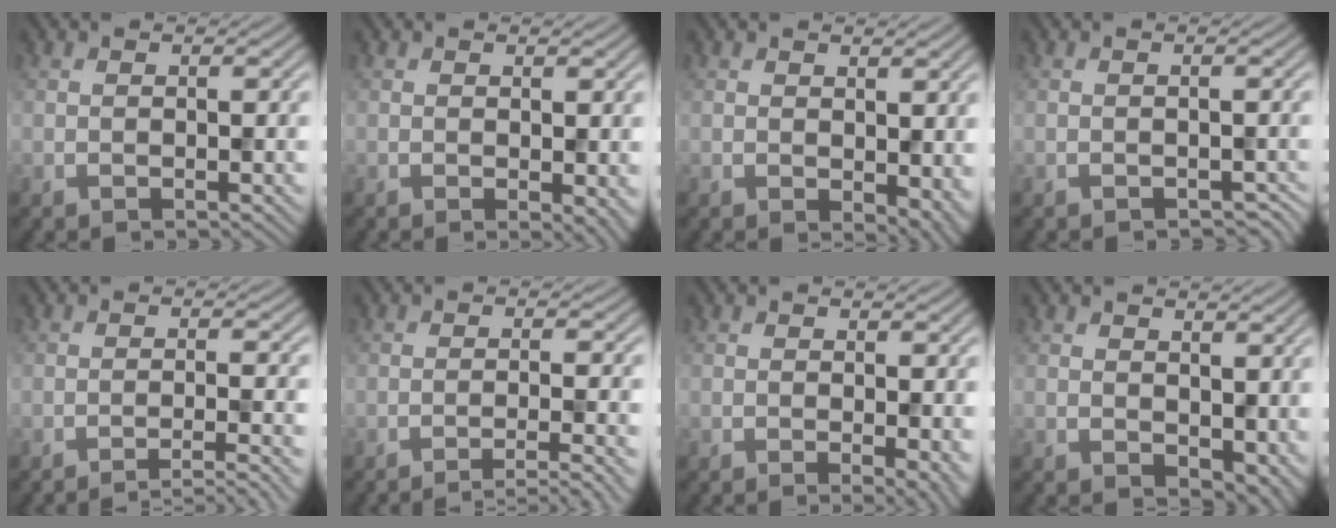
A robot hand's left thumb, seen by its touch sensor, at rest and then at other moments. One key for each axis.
{"total": 2.2, "fx": -0.2, "fy": 1.0, "fz": 1.9, "tx": -0.023, "ty": -0.008, "tz": 0.000}
{"total": 4.9, "fx": -0.3, "fy": 3.1, "fz": 3.7, "tx": -0.056, "ty": -0.020, "tz": 0.009}
{"total": 1.1, "fx": -1.0, "fy": 0.4, "fz": 0.3, "tx": -0.002, "ty": -0.007, "tz": -0.013}
{"total": 4.4, "fx": -3.1, "fy": 0.4, "fz": 3.0, "tx": -0.038, "ty": 0.012, "tz": -0.063}
{"total": 4.9, "fx": -3.4, "fy": 0.6, "fz": 3.5, "tx": -0.046, "ty": 0.012, "tz": -0.064}
{"total": 2.7, "fx": -0.2, "fy": 0.7, "fz": 2.6, "tx": -0.032, "ty": -0.006, "tz": -0.005}
{"total": 4.9, "fx": 1.4, "fy": 3.3, "fz": 3.4, "tx": -0.062, "ty": -0.021, "tz": 0.035}